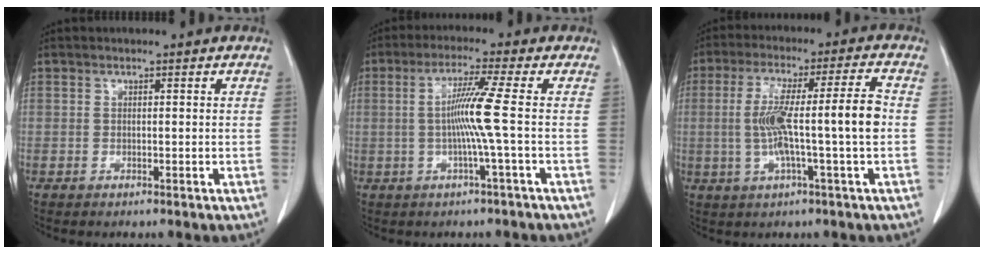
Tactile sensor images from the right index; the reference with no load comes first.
{"total": 6.6, "force": [-0.4, -1.9, 6.3], "torque": [-0.123, 0.003, -0.005]}
{"total": 11.2, "force": [-0.8, -0.3, 11.1], "torque": [-0.204, 0.019, -0.014]}